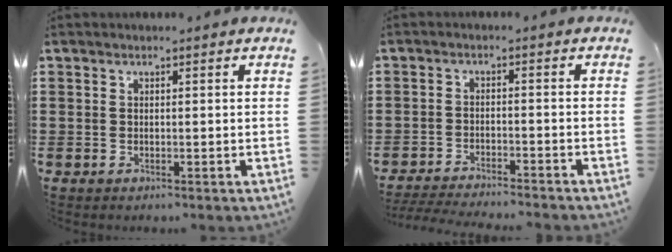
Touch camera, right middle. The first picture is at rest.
{"total": 3.6, "force": [-3.5, -0.1, 0.6], "torque": [-0.018, -0.005, -0.075]}